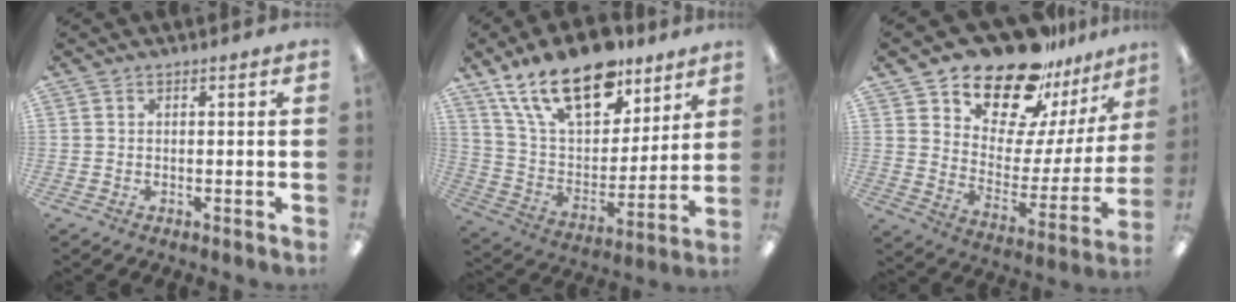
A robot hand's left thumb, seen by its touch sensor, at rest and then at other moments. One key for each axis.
{"total": 22.0, "fx": 14.7, "fy": 10.6, "fz": 12.5, "tx": -0.236, "ty": -0.069, "tz": 0.261}
{"total": 20.4, "fx": 17.2, "fy": 8.4, "fz": 7.0, "tx": -0.129, "ty": -0.132, "tz": 0.304}